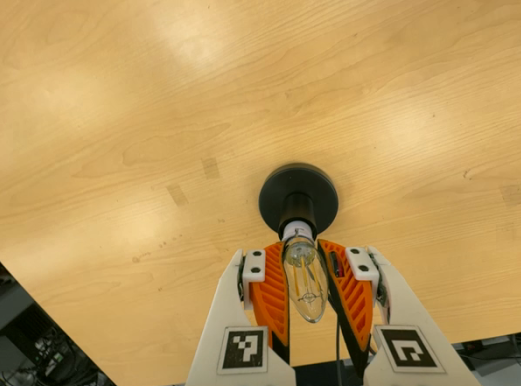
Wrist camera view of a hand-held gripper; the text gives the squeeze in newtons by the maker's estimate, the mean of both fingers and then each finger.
{"total": 18.3, "left": 16.7, "right": 19.8}